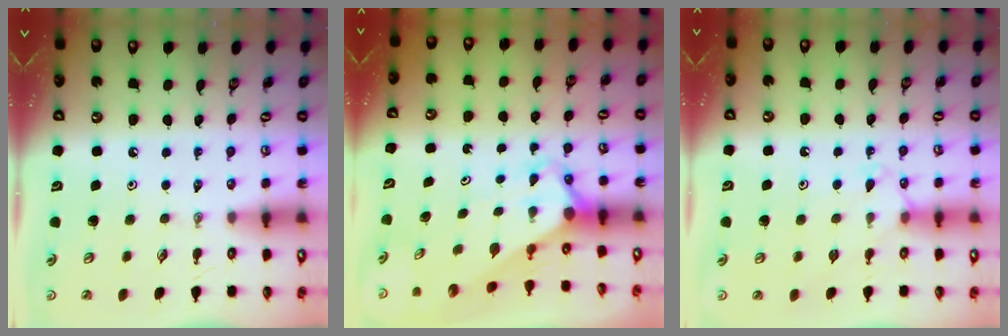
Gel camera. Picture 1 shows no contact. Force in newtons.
{"total": 3.1, "press": 3.1, "slide": 0.3}
{"total": 6.7, "press": 6.6, "slide": 0.6}